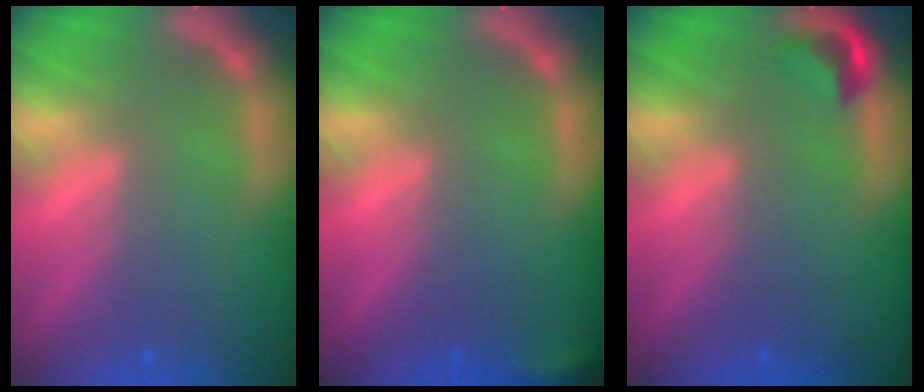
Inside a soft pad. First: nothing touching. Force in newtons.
{"total": 1.9}
{"total": 1.9}